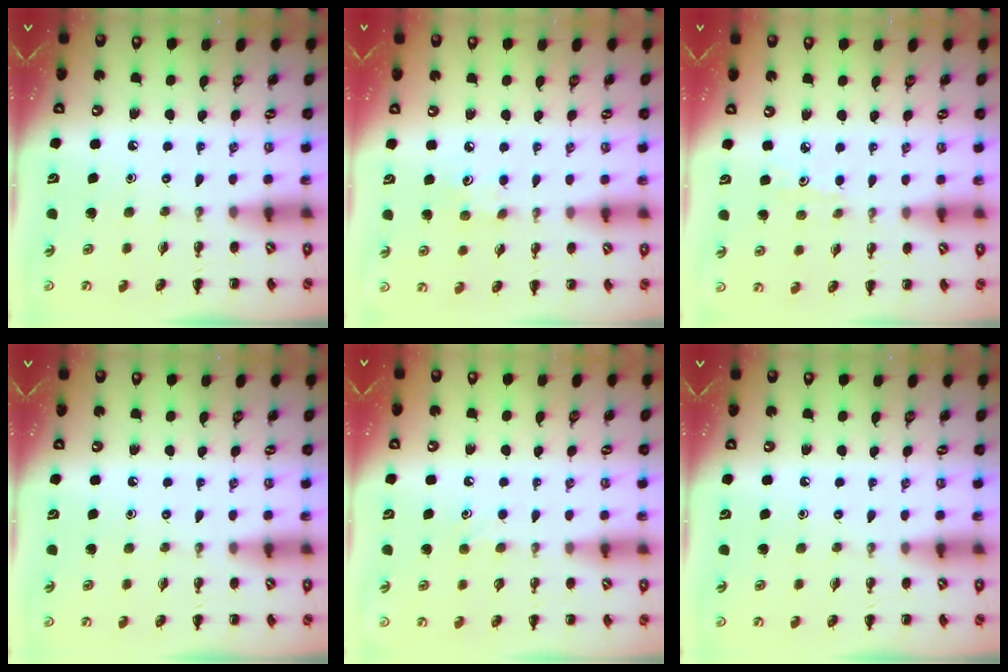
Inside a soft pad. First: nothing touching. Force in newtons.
{"total": 6.0, "press": 5.7, "slide": 1.7}
{"total": 2.6, "press": 2.3, "slide": 1.1}
{"total": 0.0}
{"total": 3.7, "press": 3.5, "slide": 1.1}
{"total": 0.0}